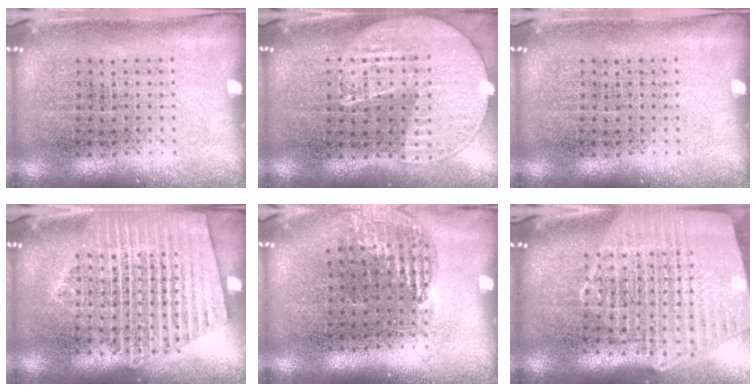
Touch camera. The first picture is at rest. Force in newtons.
{"total": 1.1, "press": 1.0, "slide": 0.4}
{"total": 0.0}
{"total": 1.9, "press": 1.9, "slide": 0.3}
{"total": 0.9, "press": 0.9, "slide": 0.2}
{"total": 2.6, "press": 2.2, "slide": 1.4}